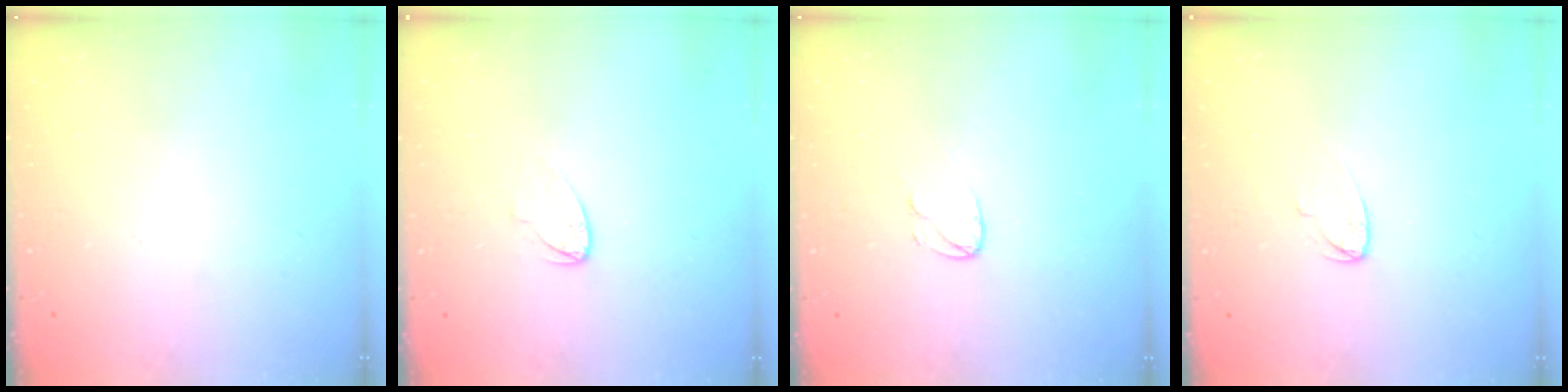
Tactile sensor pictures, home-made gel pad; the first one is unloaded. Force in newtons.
{"total": 3.5, "press": 3.5, "slide": 0.2}
{"total": 4.0, "press": 4.0, "slide": 0.4}
{"total": 4.3, "press": 4.3, "slide": 0.4}